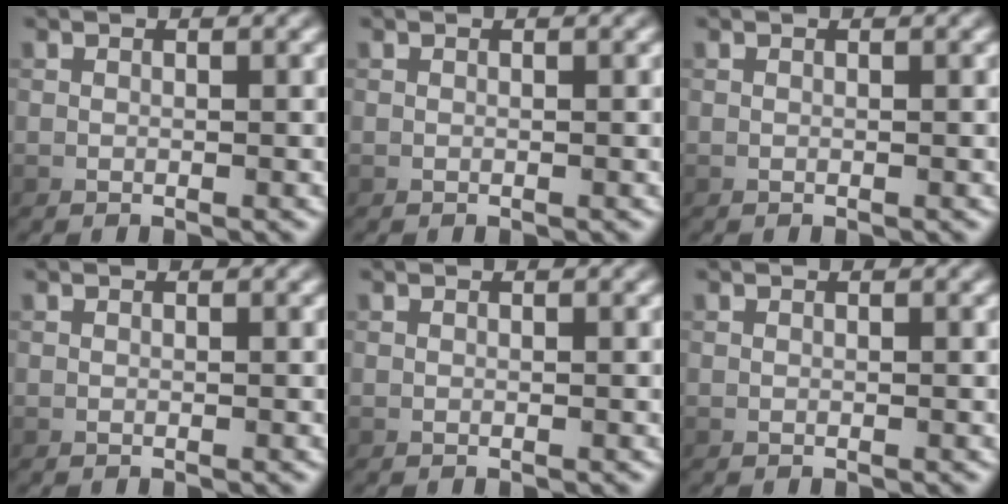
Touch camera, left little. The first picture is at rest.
{"total": 0.0}
{"total": 0.0}
{"total": 0.0}
{"total": 0.0}
{"total": 0.0}